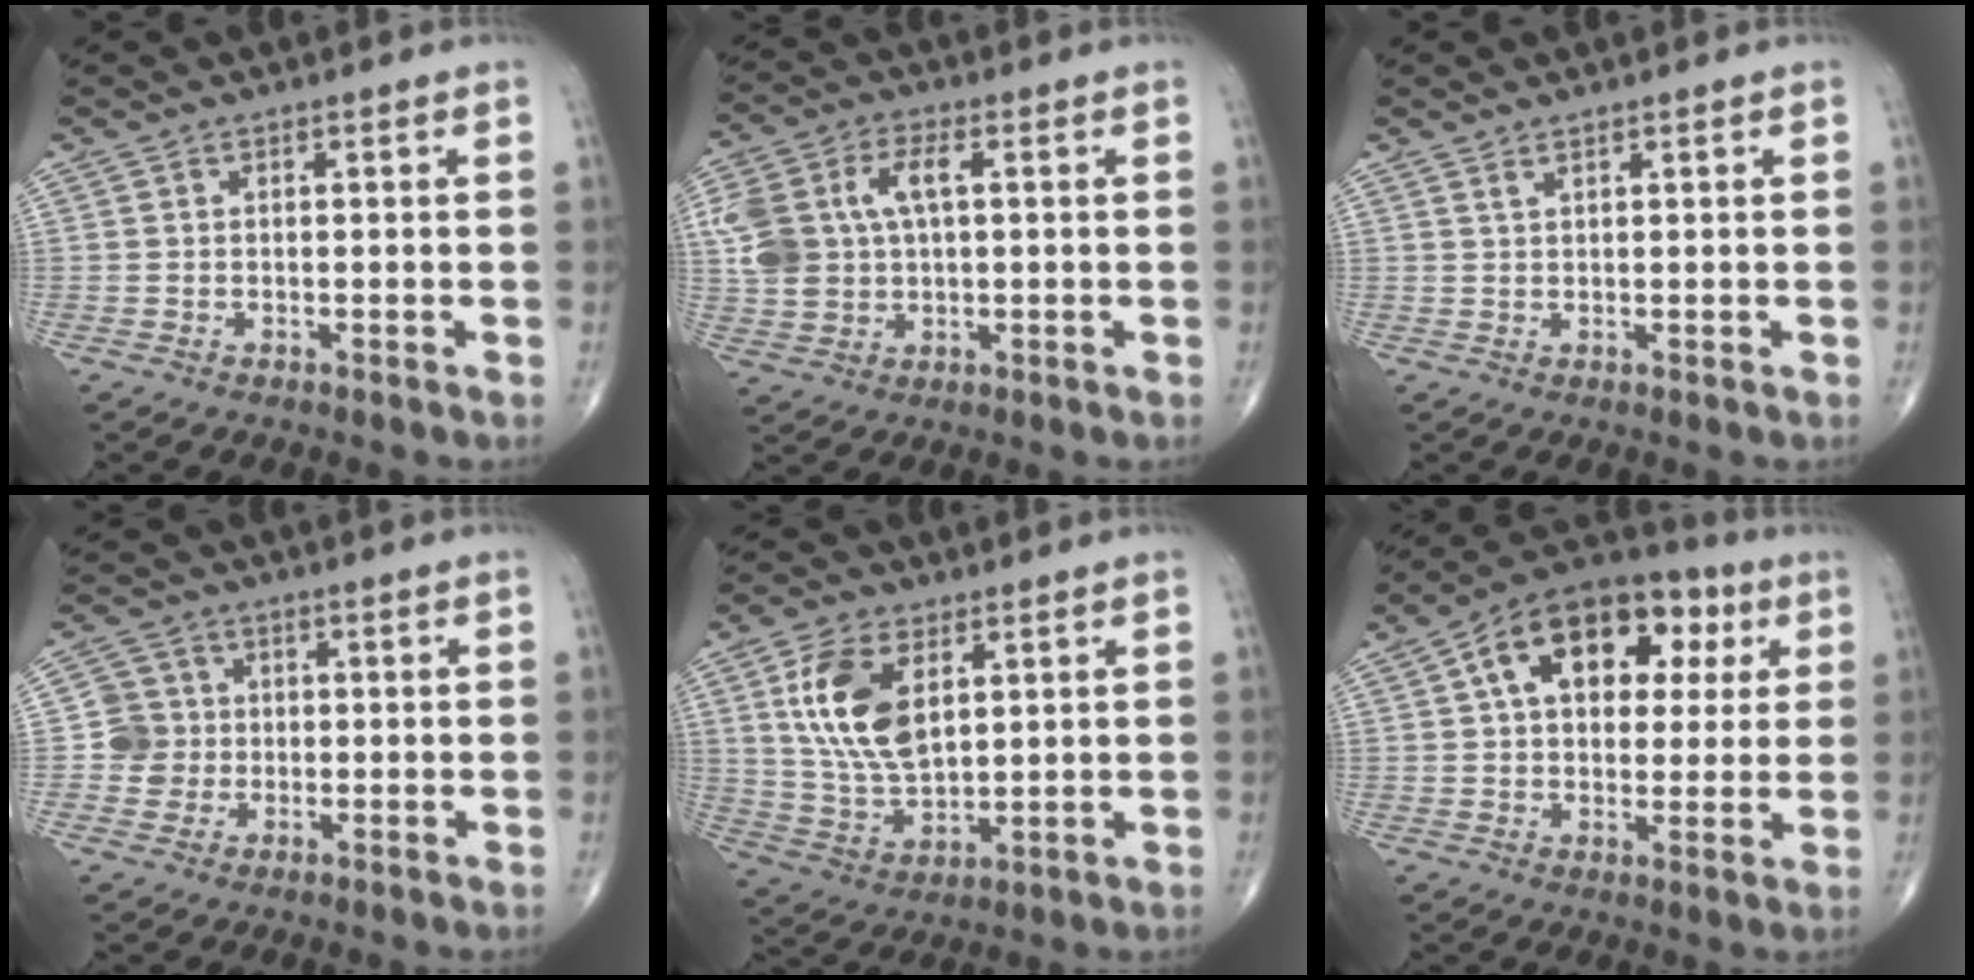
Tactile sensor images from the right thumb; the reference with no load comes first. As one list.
[{"total": 13.0, "force": [2.3, 7.9, 10.1], "torque": [-0.218, 0.016, 0.047]}, {"total": 1.0, "force": [0.8, 0.1, 0.6], "torque": [-0.012, -0.002, 0.019]}, {"total": 5.2, "force": [-0.3, 5.2, 0.5], "torque": [0.023, 0.011, -0.014]}, {"total": 14.0, "force": [4.6, 7.8, 10.6], "torque": [-0.197, -0.020, 0.098]}, {"total": 18.6, "force": [5.5, 11.6, 13.4], "torque": [-0.166, 0.016, 0.075]}]